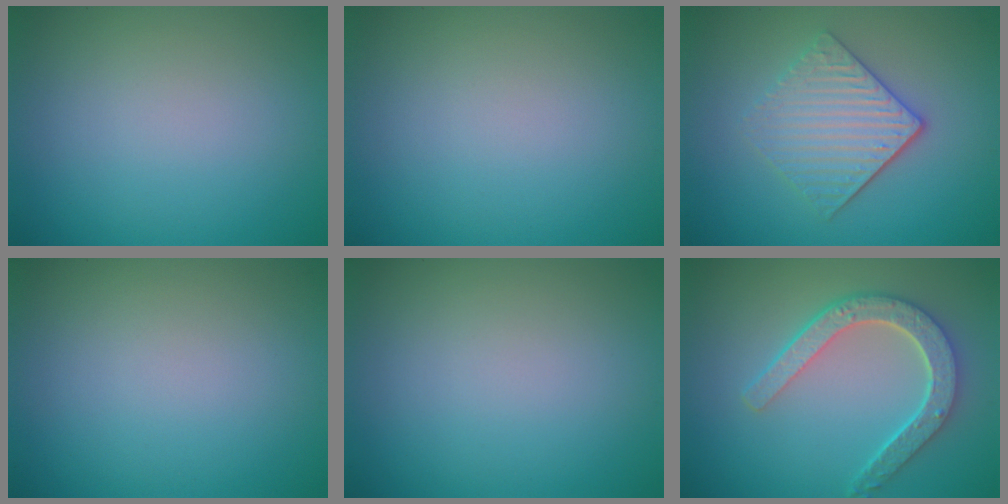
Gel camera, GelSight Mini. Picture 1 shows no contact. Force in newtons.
{"total": 0.0}
{"total": 4.1, "press": 3.4, "slide": 2.3}
{"total": 0.0}
{"total": 0.0}
{"total": 5.1, "press": 4.0, "slide": 3.2}